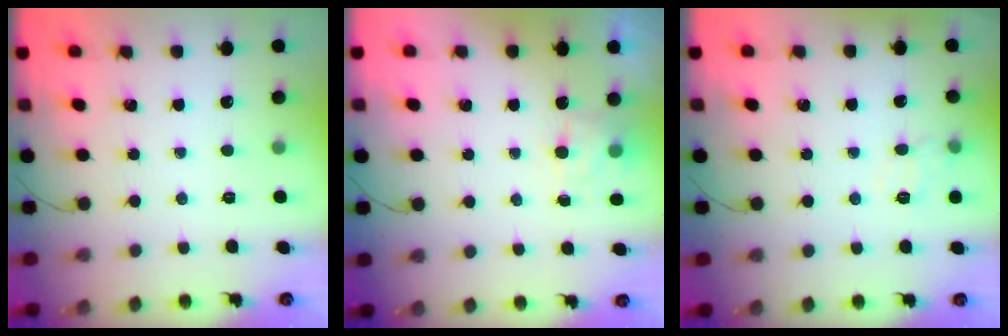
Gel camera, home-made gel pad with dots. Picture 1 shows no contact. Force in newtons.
{"total": 5.3, "press": 5.2, "slide": 1.1}
{"total": 7.5, "press": 7.3, "slide": 1.7}